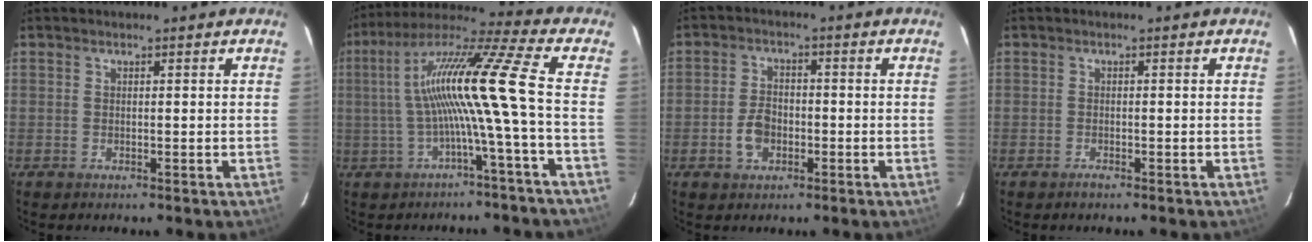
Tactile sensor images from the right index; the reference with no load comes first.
{"total": 14.0, "force": [-1.7, -2.3, 13.7], "torque": [-0.246, 0.011, -0.031]}
{"total": 5.1, "force": [-1.9, 3.5, 3.2], "torque": [-0.068, 0.010, -0.031]}
{"total": 1.1, "force": [-0.9, 0.3, 0.5], "torque": [-0.009, -0.001, -0.017]}